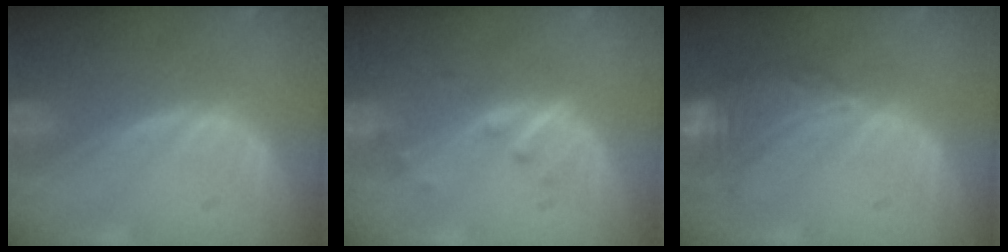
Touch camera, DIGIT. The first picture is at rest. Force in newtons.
{"total": 2.7, "press": 2.7, "slide": 0.5}
{"total": 8.1, "press": 7.0, "slide": 4.0}